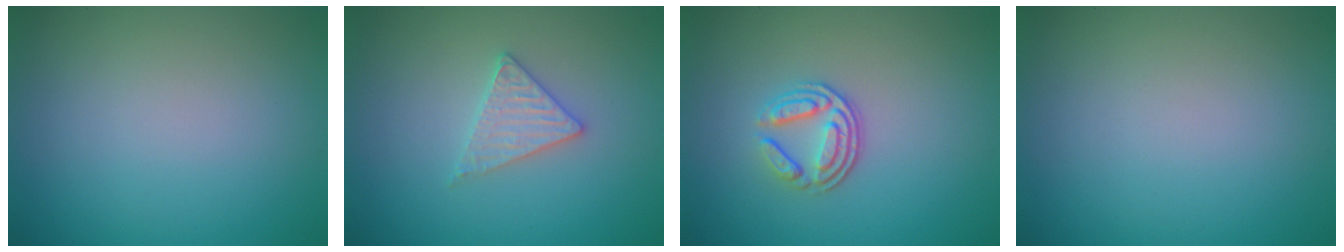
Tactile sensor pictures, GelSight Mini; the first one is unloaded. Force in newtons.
{"total": 2.4, "press": 2.4, "slide": 0.3}
{"total": 3.4, "press": 2.5, "slide": 2.3}
{"total": 0.0}